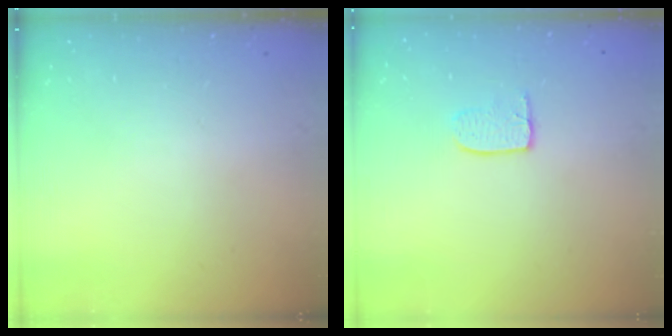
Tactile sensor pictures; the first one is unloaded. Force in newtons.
{"total": 4.9, "press": 4.9, "slide": 0.3}